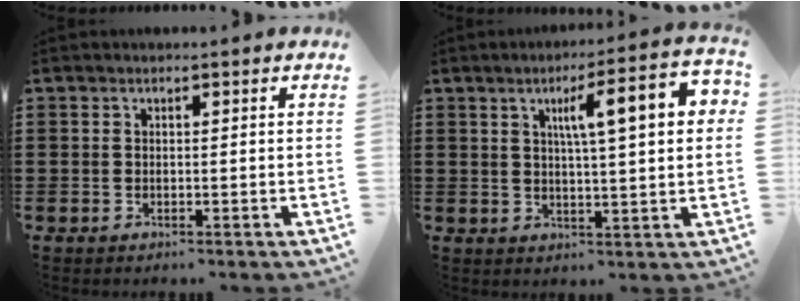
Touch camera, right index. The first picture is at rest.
{"total": 9.0, "force": [2.7, 1.7, 8.5], "torque": [-0.144, -0.001, 0.035]}